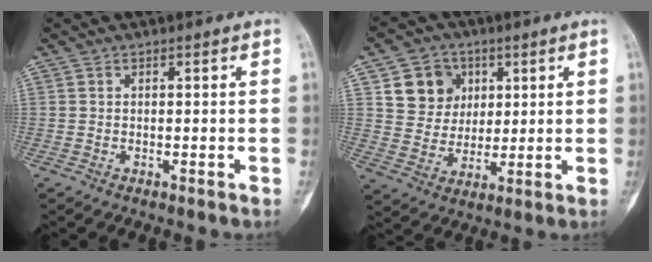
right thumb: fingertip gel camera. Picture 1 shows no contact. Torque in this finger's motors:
{"motor_torque": [0.77, 0.74, 0.12, -0.06, 0.02]}